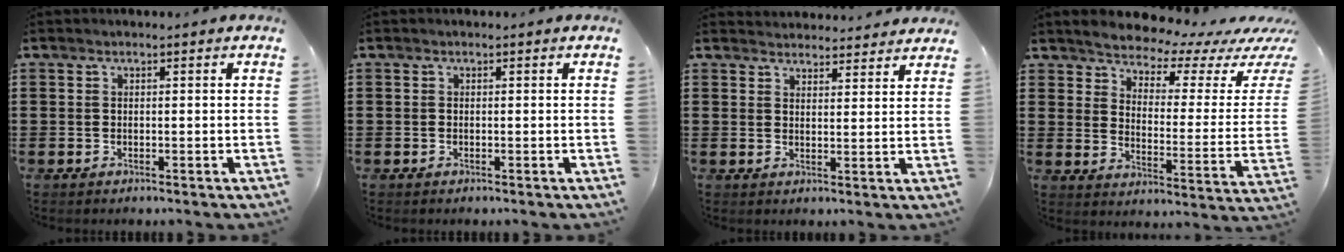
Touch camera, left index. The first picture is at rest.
{"total": 0.0}
{"total": 3.0, "force": [2.9, 0.3, -0.3], "torque": [0.003, -0.016, 0.053]}
{"total": 4.5, "force": [4.5, 0.5, 0.5], "torque": [-0.033, -0.044, 0.070]}